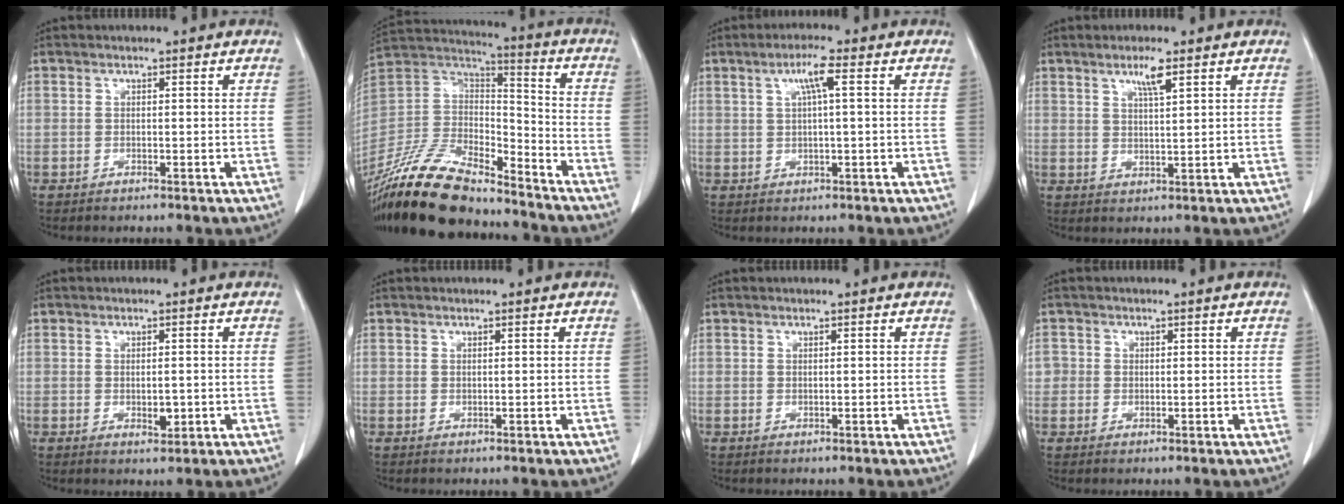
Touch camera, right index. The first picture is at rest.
{"total": 22.9, "force": [-19.0, 6.8, 10.8], "torque": [-0.249, -0.014, -0.354]}
{"total": 4.3, "force": [1.4, 0.1, 4.0], "torque": [-0.075, 0.005, 0.026]}
{"total": 4.0, "force": [2.3, 0.4, 3.2], "torque": [-0.060, -0.003, 0.042]}
{"total": 2.5, "force": [-0.3, 1.1, 2.2], "torque": [-0.039, -0.004, 0.000]}
{"total": 0.0}
{"total": 0.0}
{"total": 2.8, "force": [0.3, 2.7, 0.7], "torque": [-0.007, 0.004, 0.005]}